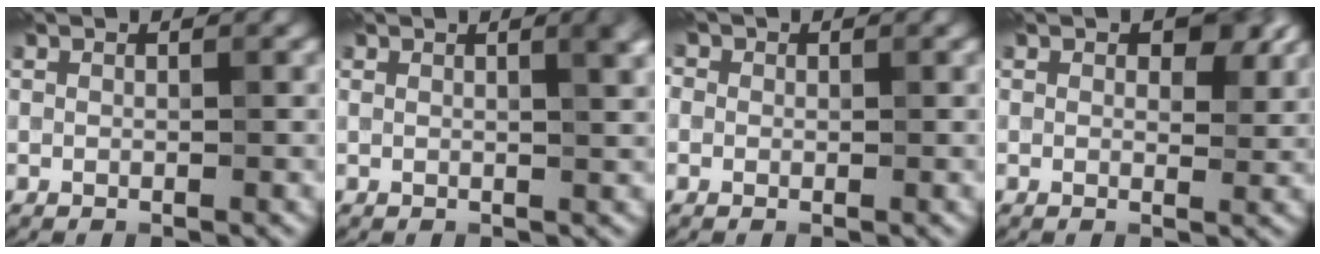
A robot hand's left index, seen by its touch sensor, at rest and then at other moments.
{"total": 2.8, "force": [0.8, 0.8, 2.6], "torque": [-0.019, 0.007, 0.008]}
{"total": 1.8, "force": [0.6, 1.6, 0.7], "torque": [0.000, 0.006, -0.014]}
{"total": 3.5, "force": [1.2, 2.1, 2.5], "torque": [-0.028, -0.001, 0.013]}